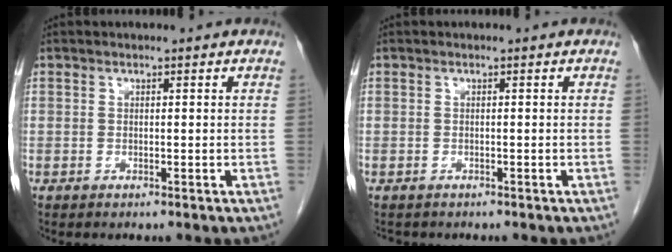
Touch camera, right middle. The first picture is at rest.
{"total": 1.7, "force": [-1.5, 0.8, 0.4], "torque": [-0.013, -0.004, -0.020]}